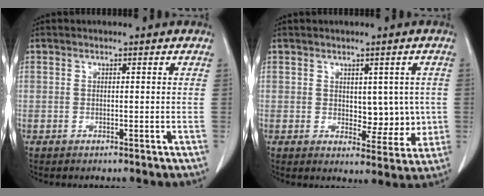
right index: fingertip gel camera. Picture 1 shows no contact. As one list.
[{"total": 5.7, "force": [0.4, 3.3, 4.6], "torque": [-0.044, 0.001, 0.019]}]